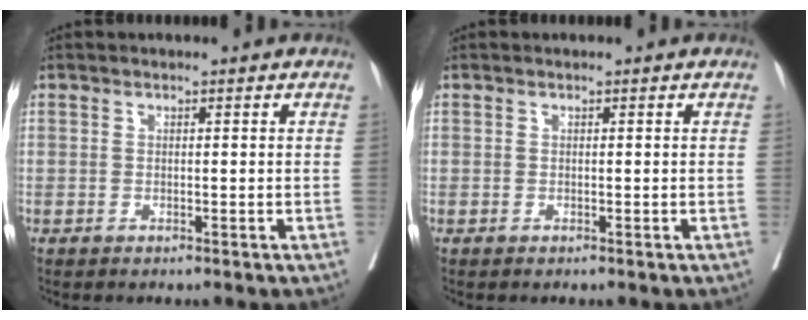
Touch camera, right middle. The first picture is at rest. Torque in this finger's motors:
{"motor_torque": [0.00, 0.00, 0.00, 0.00]}